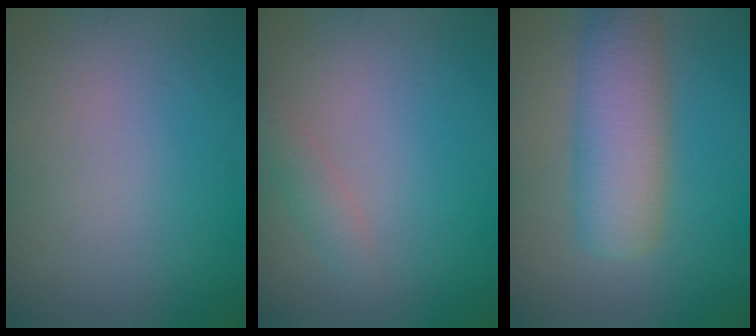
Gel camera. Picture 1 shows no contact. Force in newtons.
{"total": 1.4, "press": 1.4, "slide": 0.0}
{"total": 5.6, "press": 5.6, "slide": 0.2}